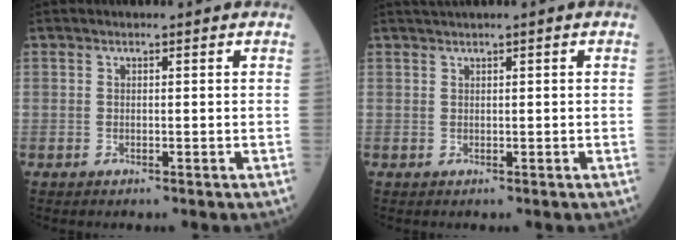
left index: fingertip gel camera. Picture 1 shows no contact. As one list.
[{"total": 1.2, "force": [0.8, -0.2, 0.9], "torque": [-0.021, 0.011, 0.019]}]